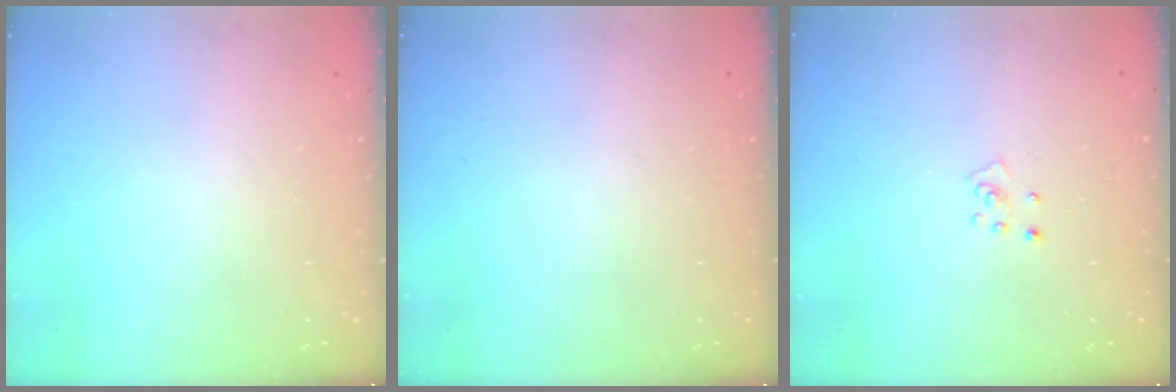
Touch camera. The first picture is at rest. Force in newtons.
{"total": 0.0}
{"total": 3.5, "press": 3.5, "slide": 0.3}